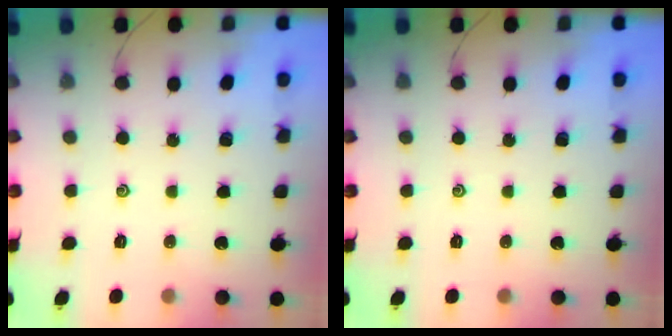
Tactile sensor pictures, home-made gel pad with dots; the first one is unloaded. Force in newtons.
{"total": 0.0}